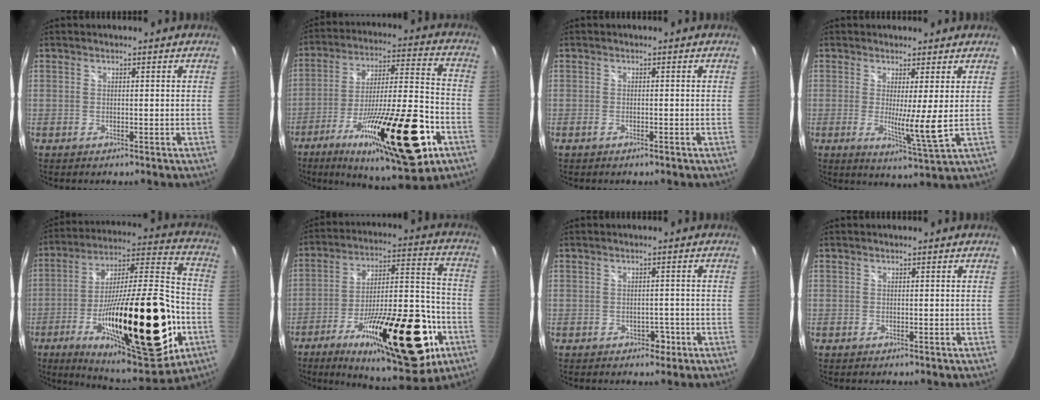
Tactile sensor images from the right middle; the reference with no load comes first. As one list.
[{"total": 27.6, "force": [-12.7, 6.2, 23.8], "torque": [-0.398, -0.044, -0.200]}, {"total": 1.0, "force": [-0.8, 0.2, 0.5], "torque": [-0.011, -0.001, -0.015]}, {"total": 6.3, "force": [0.9, -0.6, 6.3], "torque": [-0.099, -0.020, 0.011]}, {"total": 34.7, "force": [-12.0, 9.9, 31.0], "torque": [-0.502, -0.026, -0.188]}, {"total": 29.2, "force": [-13.8, 10.1, 23.7], "torque": [-0.366, -0.010, -0.208]}, {"total": 2.1, "force": [-1.1, 1.7, 0.8], "torque": [-0.012, 0.001, -0.011]}, {"total": 0.0}]